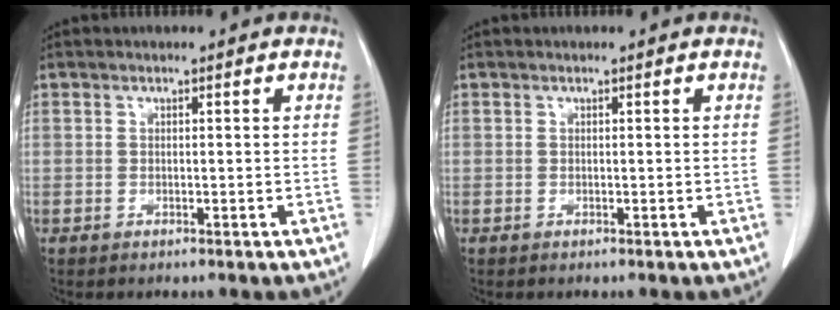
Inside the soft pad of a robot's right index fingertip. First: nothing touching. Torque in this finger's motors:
{"motor_torque": [0.00, 0.00, 0.00, 0.00]}